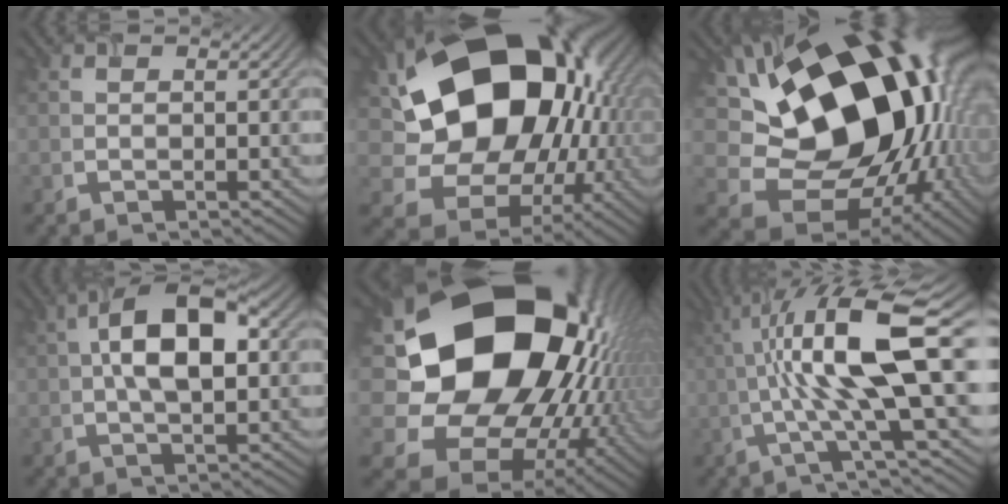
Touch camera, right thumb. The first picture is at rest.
{"total": 21.0, "force": [2.6, 16.5, 12.8], "torque": [-0.223, -0.035, 0.073]}
{"total": 21.8, "force": [2.9, 15.2, 15.3], "torque": [-0.283, -0.030, 0.075]}
{"total": 10.2, "force": [1.3, 4.8, 8.9], "torque": [-0.160, 0.017, 0.018]}
{"total": 22.7, "force": [2.5, 18.0, 13.6], "torque": [-0.299, -0.070, 0.089]}
{"total": 14.7, "force": [1.0, 3.0, 14.3], "torque": [-0.243, 0.020, 0.018]}